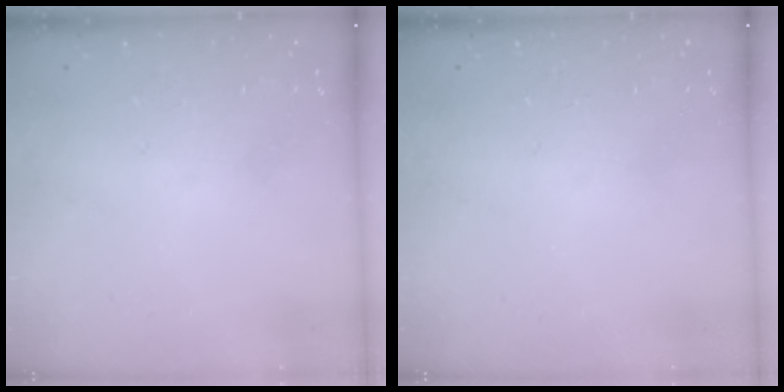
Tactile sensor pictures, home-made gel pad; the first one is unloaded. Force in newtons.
{"total": 0.0}